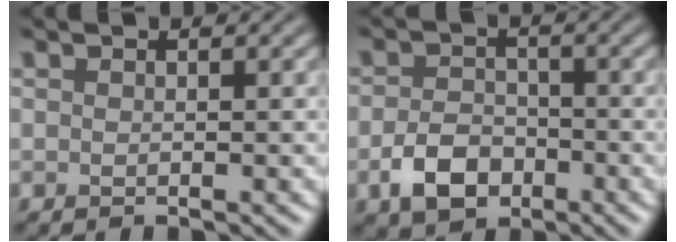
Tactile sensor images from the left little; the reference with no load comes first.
{"total": 4.3, "force": [-2.1, 2.9, 2.4], "torque": [-0.046, -0.002, -0.043]}